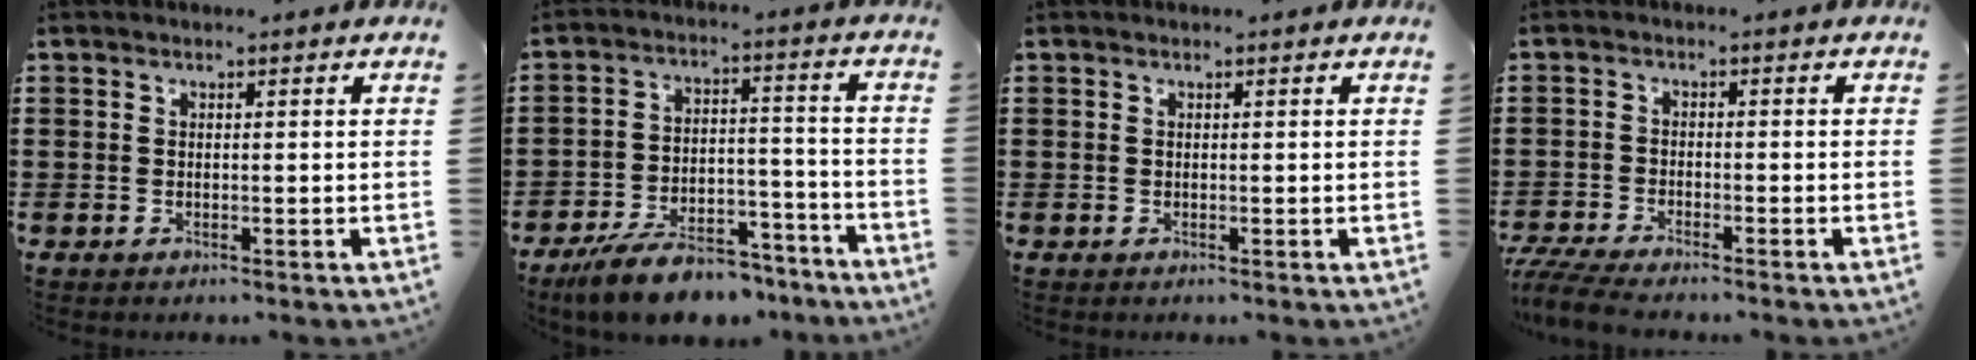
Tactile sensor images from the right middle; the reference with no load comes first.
{"total": 9.2, "force": [-8.1, 2.5, 3.6], "torque": [-0.062, 0.028, -0.152]}
{"total": 0.0}
{"total": 4.0, "force": [-3.8, 0.0, 1.4], "torque": [-0.046, -0.017, -0.078]}